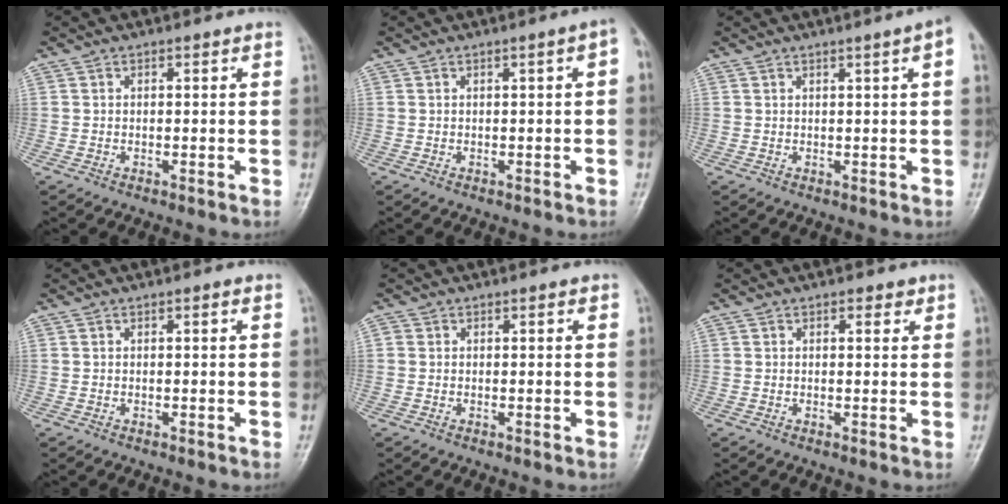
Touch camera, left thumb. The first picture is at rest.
{"total": 2.2, "force": [-0.1, 0.4, 2.1], "torque": [-0.019, 0.014, -0.004]}
{"total": 2.9, "force": [1.0, -0.6, 2.7], "torque": [-0.037, 0.001, 0.015]}
{"total": 0.0}
{"total": 0.8, "force": [0.2, 0.7, 0.3], "torque": [0.006, 0.001, 0.001]}
{"total": 1.3, "force": [0.8, 0.8, 0.7], "torque": [0.002, -0.001, 0.007]}